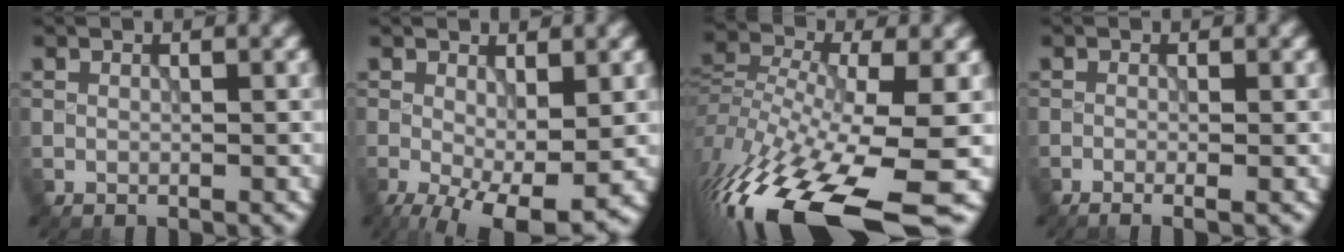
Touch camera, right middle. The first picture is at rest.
{"total": 8.0, "force": [-2.7, 3.2, 6.8], "torque": [-0.131, -0.025, -0.033]}
{"total": 15.8, "force": [-9.1, 5.5, 11.7], "torque": [-0.258, -0.019, -0.152]}
{"total": 1.7, "force": [-0.7, 0.6, 1.4], "torque": [-0.016, -0.004, -0.016]}